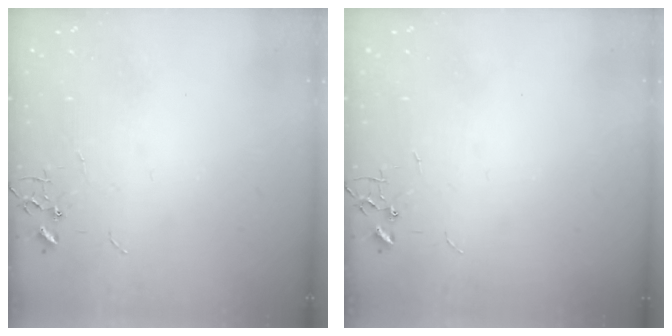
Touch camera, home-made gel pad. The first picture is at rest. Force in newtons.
{"total": 0.0}